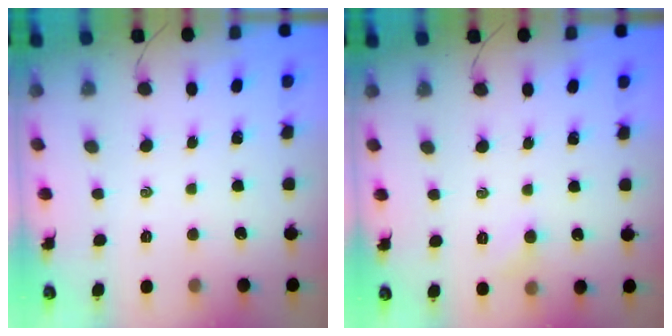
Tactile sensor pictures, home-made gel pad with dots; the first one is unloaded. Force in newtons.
{"total": 4.1, "press": 3.9, "slide": 1.2}